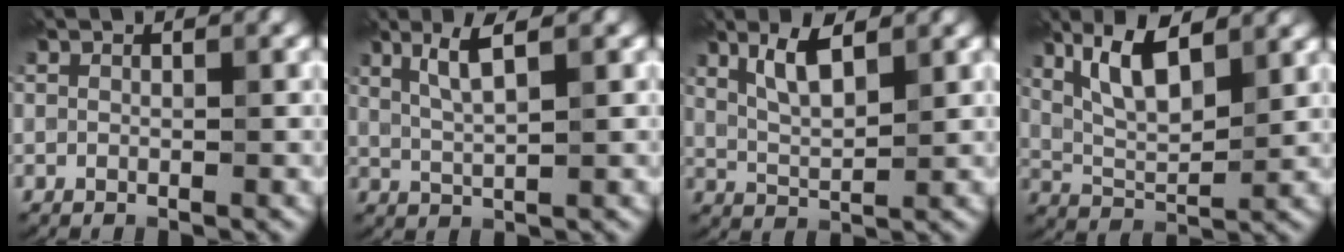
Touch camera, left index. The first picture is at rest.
{"total": 2.9, "force": [1.6, 0.3, 2.5], "torque": [-0.046, 0.009, 0.030]}
{"total": 3.5, "force": [2.1, 0.9, 2.6], "torque": [-0.059, 0.007, 0.041]}
{"total": 5.9, "force": [3.2, 1.9, 4.6], "torque": [-0.094, 0.006, 0.063]}